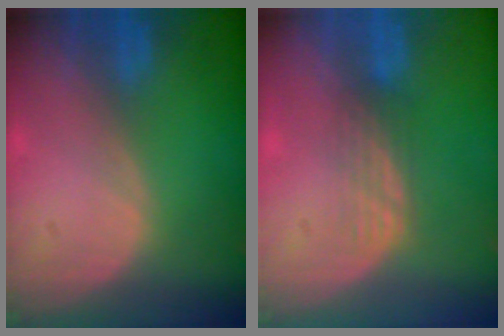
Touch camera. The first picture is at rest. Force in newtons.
{"total": 3.1, "press": 2.6, "slide": 1.6}